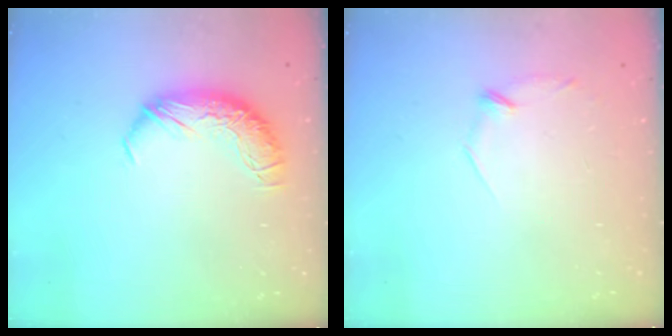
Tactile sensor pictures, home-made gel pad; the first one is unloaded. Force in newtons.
{"total": 7.0, "press": 7.0, "slide": 0.9}